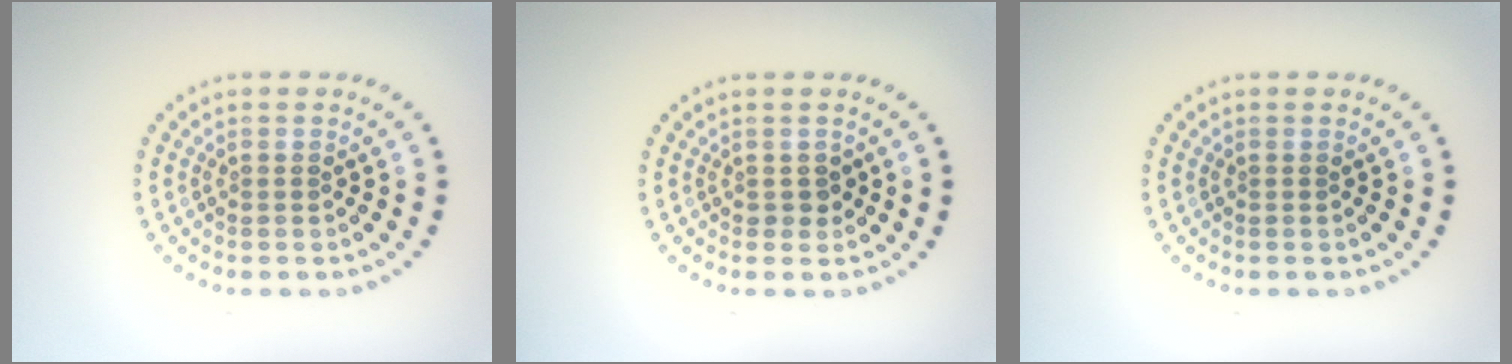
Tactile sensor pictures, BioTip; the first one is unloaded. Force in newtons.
{"total": 1.1, "press": 1.0, "slide": 0.3}
{"total": 0.0}